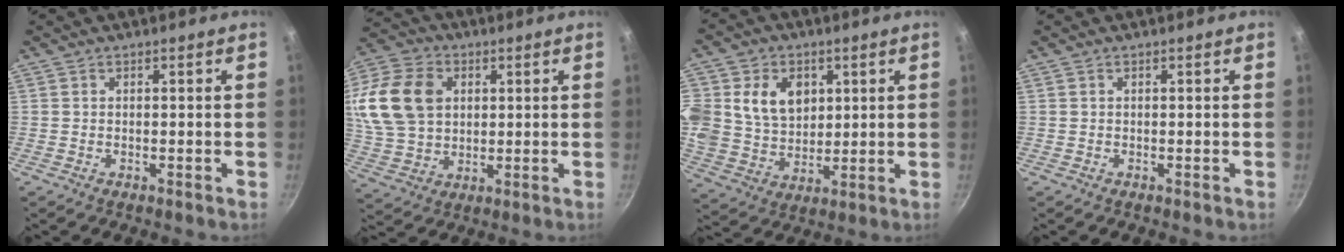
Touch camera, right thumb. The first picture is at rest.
{"total": 20.5, "force": [4.8, 15.2, 12.9], "torque": [-0.260, 0.011, 0.093]}
{"total": 16.0, "force": [4.1, 12.8, 8.7], "torque": [-0.164, -0.003, 0.078]}
{"total": 0.0}